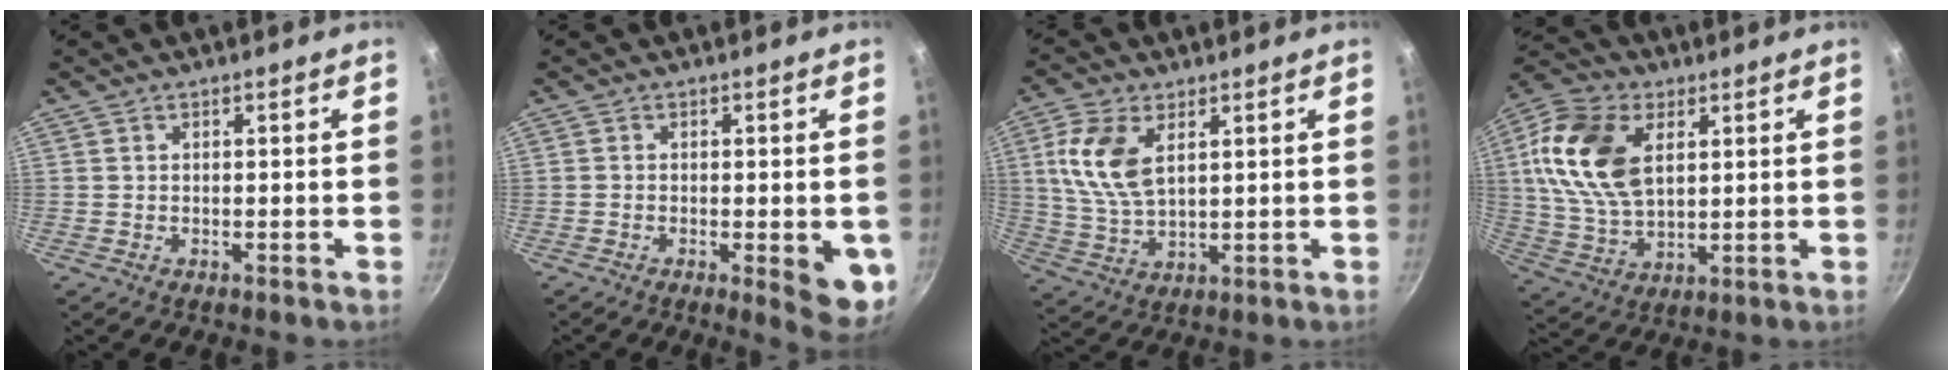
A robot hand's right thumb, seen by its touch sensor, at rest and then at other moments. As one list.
[{"total": 8.3, "force": [-2.0, 2.3, 7.8], "torque": [-0.080, -0.002, -0.019]}, {"total": 10.6, "force": [3.3, 5.8, 8.2], "torque": [-0.163, -0.012, 0.071]}, {"total": 17.2, "force": [4.5, 10.7, 12.6], "torque": [-0.230, -0.006, 0.086]}]